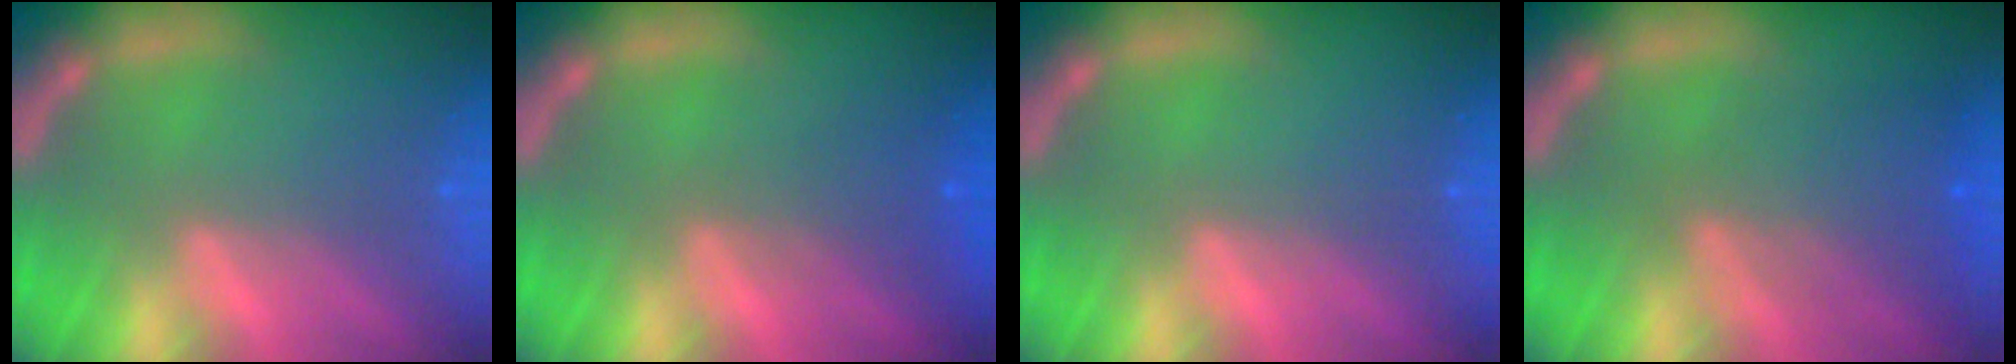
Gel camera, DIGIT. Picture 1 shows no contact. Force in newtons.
{"total": 2.4}
{"total": 0.0}
{"total": 4.5}